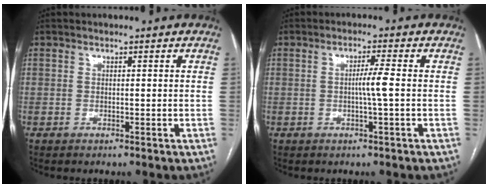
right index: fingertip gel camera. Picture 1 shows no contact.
{"total": 3.1, "force": [-0.3, -0.5, 3.1], "torque": [-0.054, 0.000, -0.005]}